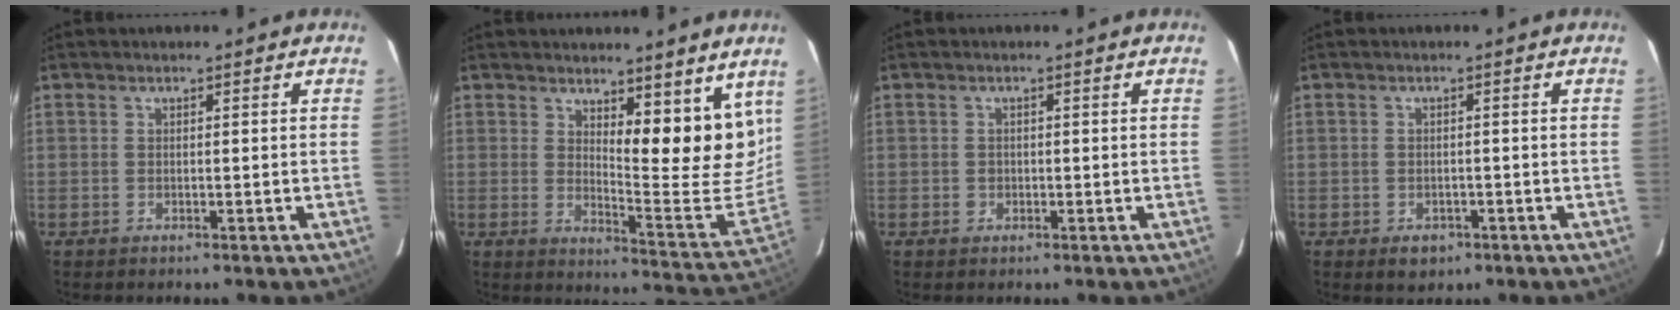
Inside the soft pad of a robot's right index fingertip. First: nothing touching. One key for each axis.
{"total": 11.8, "fx": 7.7, "fy": 3.2, "fz": 8.3, "tx": -0.100, "ty": -0.027, "tz": 0.112}
{"total": 1.0, "fx": -0.2, "fy": 0.9, "fz": 0.3, "tx": -0.008, "ty": 0.002, "tz": 0.000}
{"total": 2.7, "fx": -1.4, "fy": 2.1, "fz": 1.1, "tx": -0.011, "ty": 0.002, "tz": -0.010}